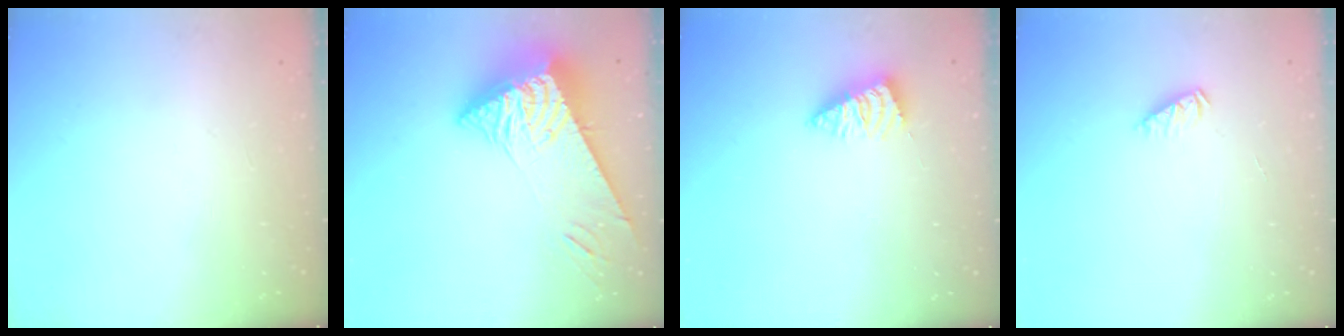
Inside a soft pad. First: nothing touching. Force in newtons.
{"total": 9.8, "press": 9.7, "slide": 0.9}
{"total": 0.9, "press": 0.9, "slide": 0.1}
{"total": 2.0, "press": 2.0, "slide": 0.2}